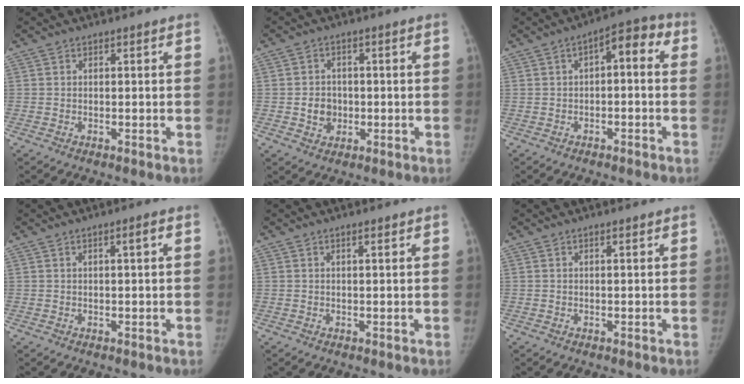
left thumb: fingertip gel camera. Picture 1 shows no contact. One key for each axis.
{"total": 4.4, "fx": -0.5, "fy": 3.8, "fz": 2.0, "tx": -0.016, "ty": 0.005, "tz": -0.006}
{"total": 6.4, "fx": 0.7, "fy": 3.0, "fz": 5.6, "tx": -0.058, "ty": 0.034, "tz": -0.002}
{"total": 1.7, "fx": 0.6, "fy": 0.0, "fz": 1.6, "tx": -0.028, "ty": 0.000, "tz": 0.010}
{"total": 1.2, "fx": 0.8, "fy": 0.2, "fz": 0.8, "tx": -0.013, "ty": -0.003, "tz": 0.013}
{"total": 0.6, "fx": 0.4, "fy": 0.0, "fz": 0.4, "tx": -0.007, "ty": 0.000, "tz": 0.007}